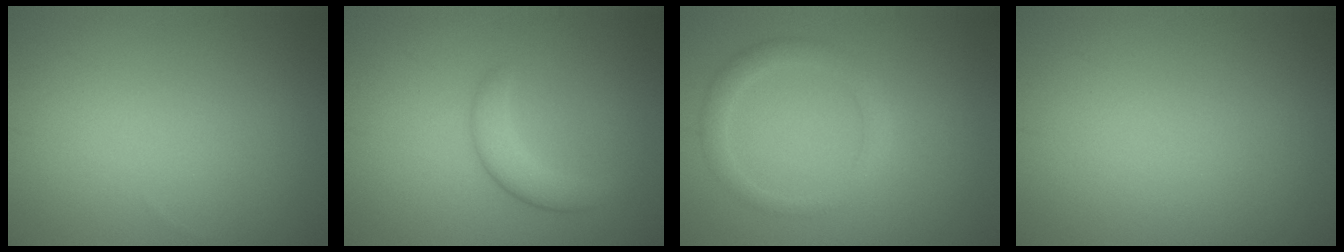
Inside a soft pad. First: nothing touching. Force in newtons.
{"total": 2.4, "press": 2.4, "slide": 0.1}
{"total": 2.3, "press": 2.3, "slide": 0.2}
{"total": 0.0}